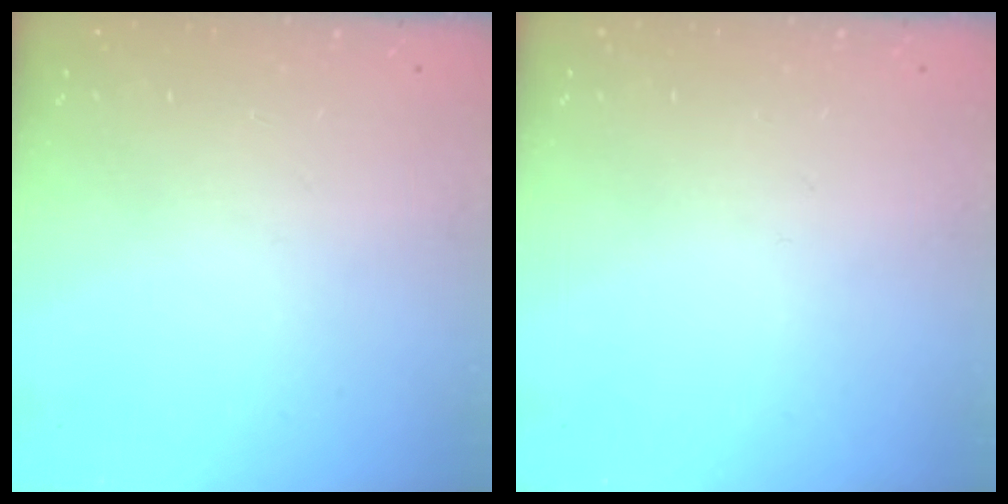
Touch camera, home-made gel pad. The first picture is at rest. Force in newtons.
{"total": 0.0}